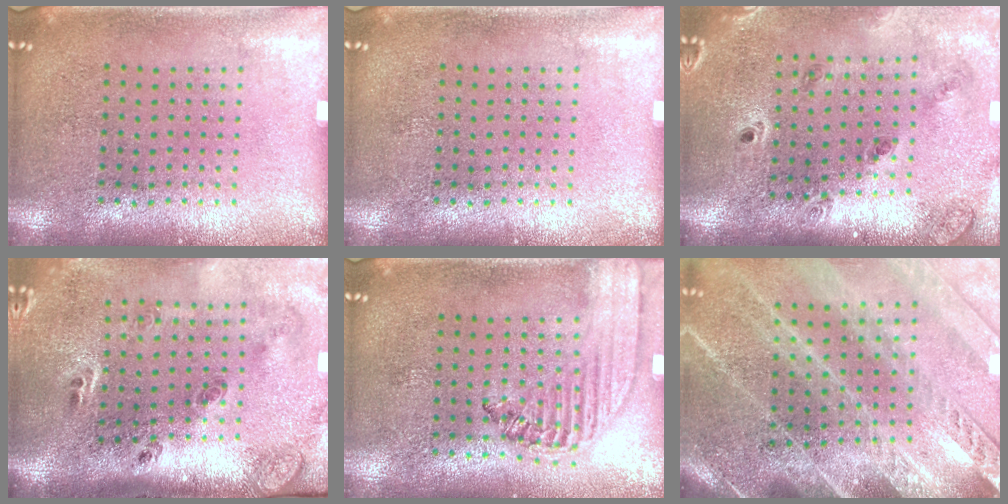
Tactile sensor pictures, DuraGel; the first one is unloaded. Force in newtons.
{"total": 0.0}
{"total": 1.4, "press": 1.3, "slide": 0.2}
{"total": 3.0, "press": 1.9, "slide": 2.4}
{"total": 1.5, "press": 1.4, "slide": 0.5}
{"total": 3.5, "press": 3.0, "slide": 1.8}